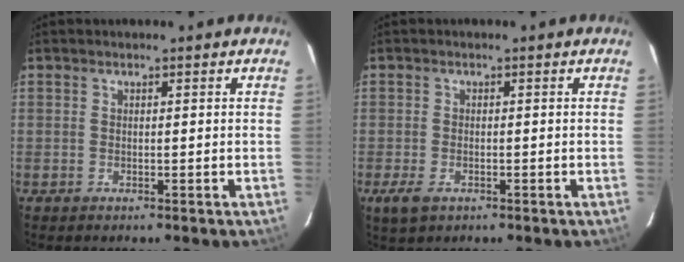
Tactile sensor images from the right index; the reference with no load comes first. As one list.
[{"total": 3.7, "force": [-1.9, 2.1, 2.4], "torque": [-0.054, -0.009, -0.032]}]